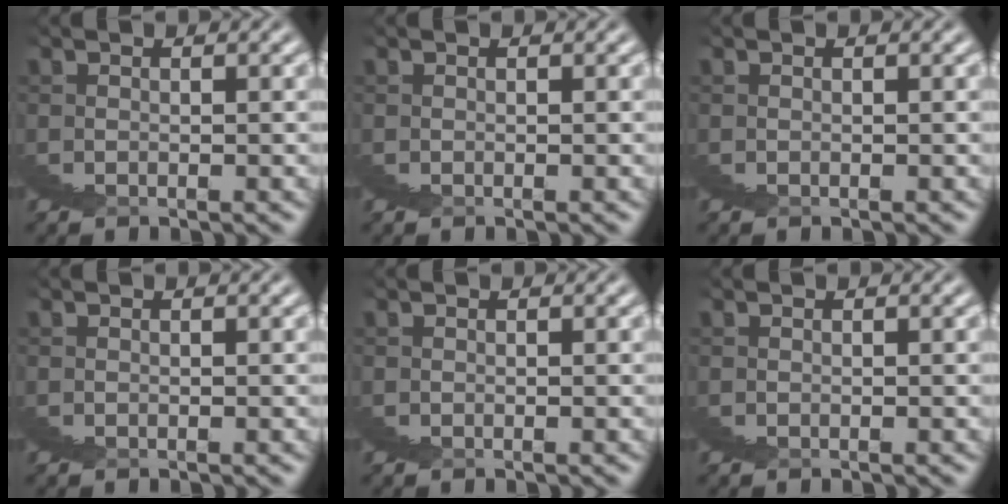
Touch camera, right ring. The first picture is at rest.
{"total": 0.0}
{"total": 0.0}
{"total": 0.0}
{"total": 0.0}
{"total": 0.0}